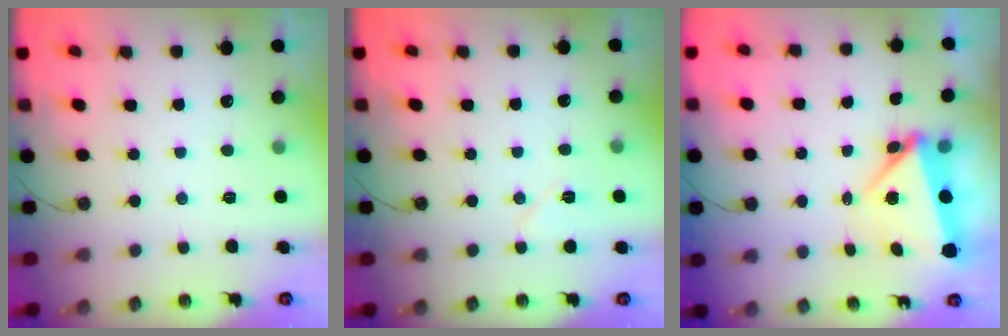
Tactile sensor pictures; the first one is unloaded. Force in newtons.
{"total": 7.3, "press": 6.4, "slide": 3.6}
{"total": 6.0, "press": 5.9, "slide": 0.9}